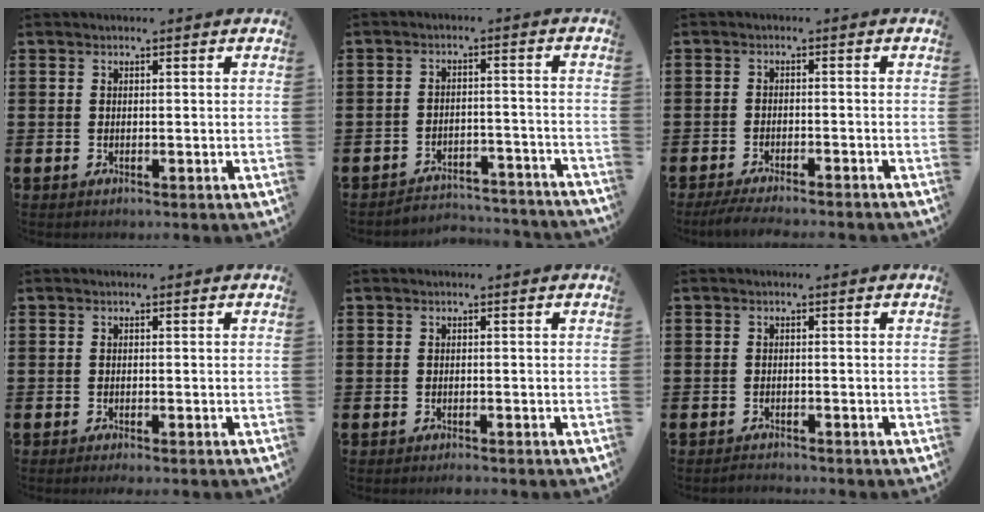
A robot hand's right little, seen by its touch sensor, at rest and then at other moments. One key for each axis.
{"total": 3.7, "fx": -3.7, "fy": 0.4, "fz": 0.2, "tx": -0.008, "ty": 0.007, "tz": -0.079}
{"total": 2.5, "fx": -2.3, "fy": -0.1, "fz": 1.0, "tx": -0.021, "ty": -0.001, "tz": -0.046}
{"total": 0.6, "fx": -0.4, "fy": 0.0, "fz": 0.4, "tx": -0.007, "ty": -0.002, "tz": -0.009}
{"total": 0.7, "fx": -0.6, "fy": 0.0, "fz": 0.2, "tx": -0.006, "ty": -0.004, "tz": -0.012}
{"total": 0.9, "fx": -0.9, "fy": 0.0, "fz": 0.0, "tx": -0.002, "ty": 0.001, "tz": -0.020}